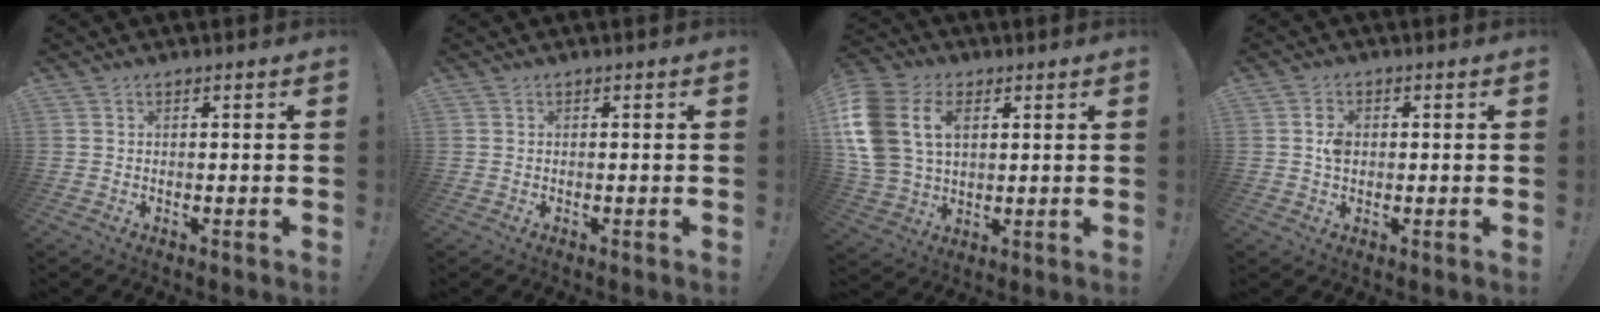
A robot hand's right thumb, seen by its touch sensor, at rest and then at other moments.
{"total": 0.0}
{"total": 17.3, "force": [5.5, 12.2, 11.0], "torque": [-0.229, -0.011, 0.105]}
{"total": 3.6, "force": [0.1, 2.6, 2.4], "torque": [-0.036, 0.003, 0.001]}